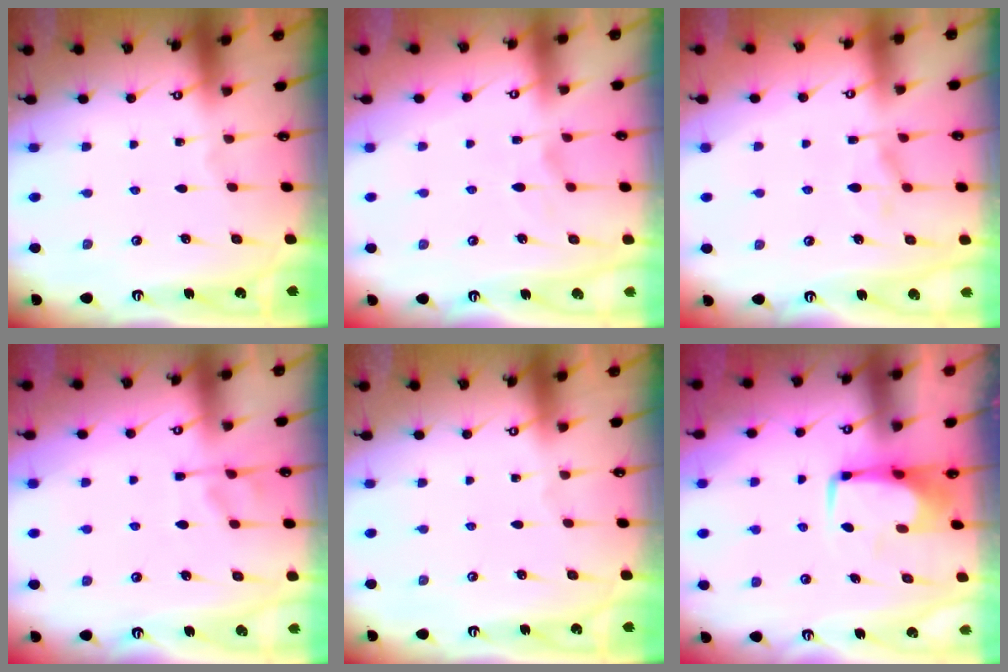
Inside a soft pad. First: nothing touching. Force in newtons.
{"total": 2.0, "press": 1.6, "slide": 1.2}
{"total": 1.2, "press": 0.0, "slide": 1.2}
{"total": 2.0, "press": 1.5, "slide": 1.3}
{"total": 0.0}
{"total": 0.0}